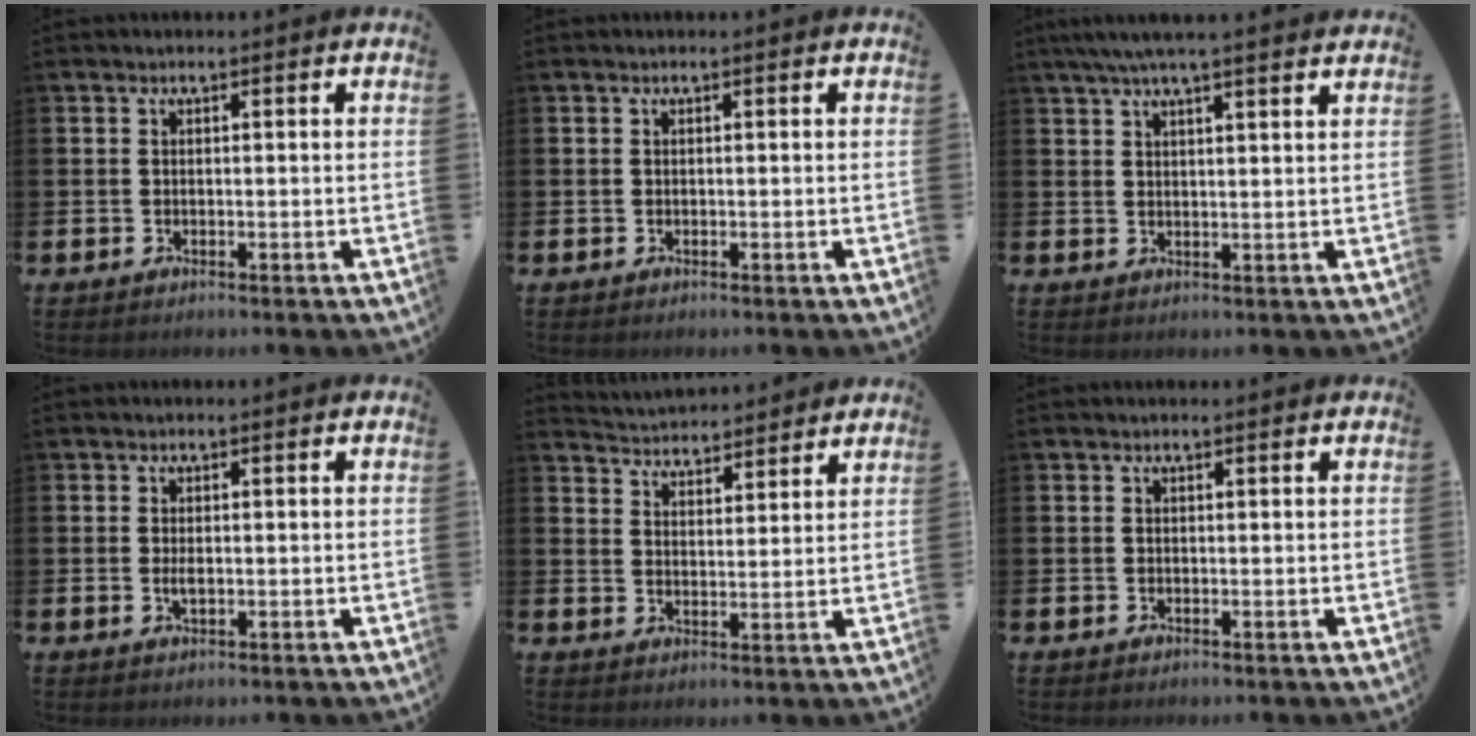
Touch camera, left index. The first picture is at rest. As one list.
[{"total": 0.0}, {"total": 4.5, "force": [3.9, -0.3, 2.2], "torque": [-0.053, -0.006, 0.071]}, {"total": 1.4, "force": [0.0, 0.6, 1.3], "torque": [-0.025, 0.002, -0.001]}, {"total": 4.2, "force": [4.1, 0.7, -0.4], "torque": [-0.008, -0.030, 0.073]}, {"total": 0.0}]